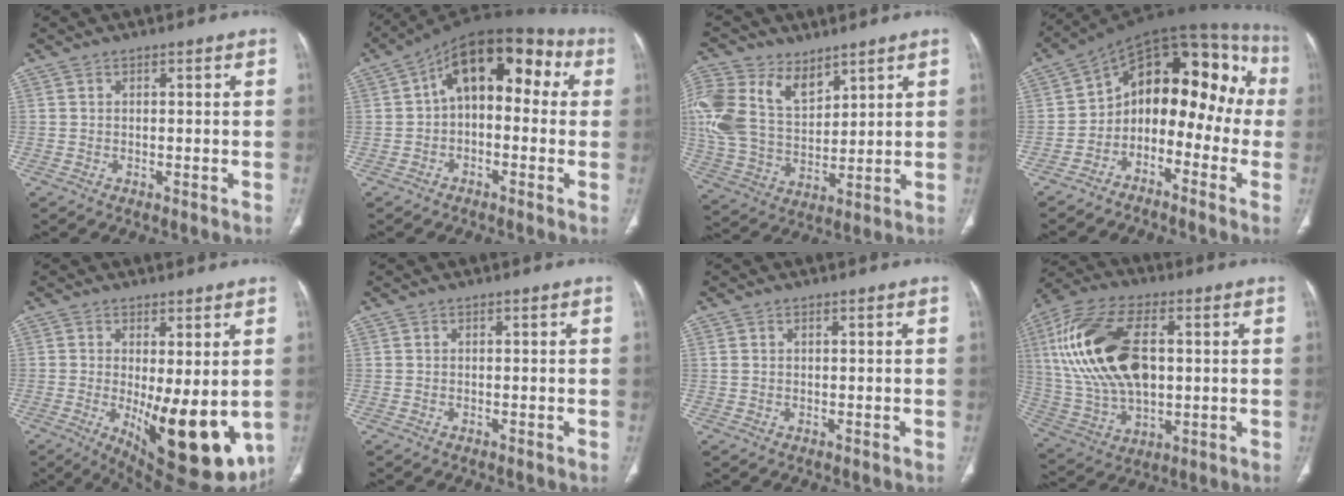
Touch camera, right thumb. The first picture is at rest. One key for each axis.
{"total": 15.0, "fx": 2.4, "fy": 8.9, "fz": 11.8, "tx": -0.136, "ty": 0.052, "tz": 0.020}
{"total": 19.2, "fx": 9.1, "fy": 12.4, "fz": 11.5, "tx": -0.258, "ty": -0.014, "tz": 0.184}
{"total": 17.7, "fx": -3.2, "fy": 11.3, "fz": 13.2, "tx": -0.127, "ty": 0.107, "tz": -0.062}
{"total": 16.3, "fx": -2.5, "fy": 6.1, "fz": 15.0, "tx": -0.206, "ty": -0.036, "tz": -0.013}
{"total": 0.0}
{"total": 1.0, "fx": 0.5, "fy": 0.6, "fz": 0.7, "tx": -0.020, "ty": 0.010, "tz": 0.015}
{"total": 22.7, "fx": 3.6, "fy": 12.6, "fz": 18.6, "tx": -0.375, "ty": 0.001, "tz": 0.069}